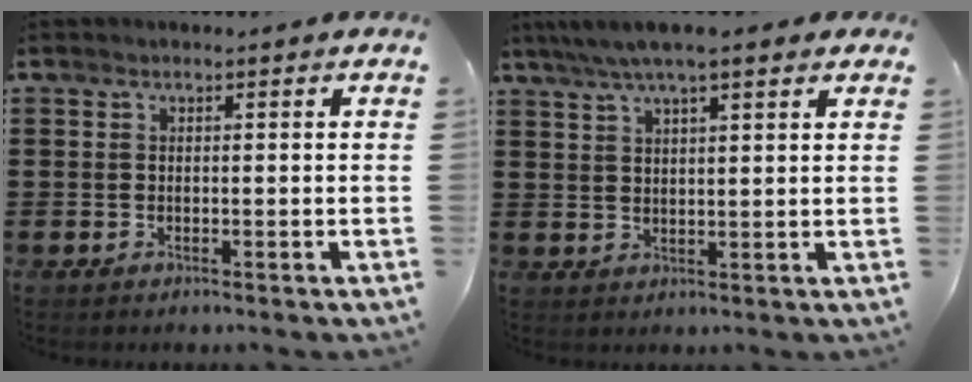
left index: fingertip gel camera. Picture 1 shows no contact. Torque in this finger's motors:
{"motor_torque": [2.14, 0.00, 1.05, 0.21]}